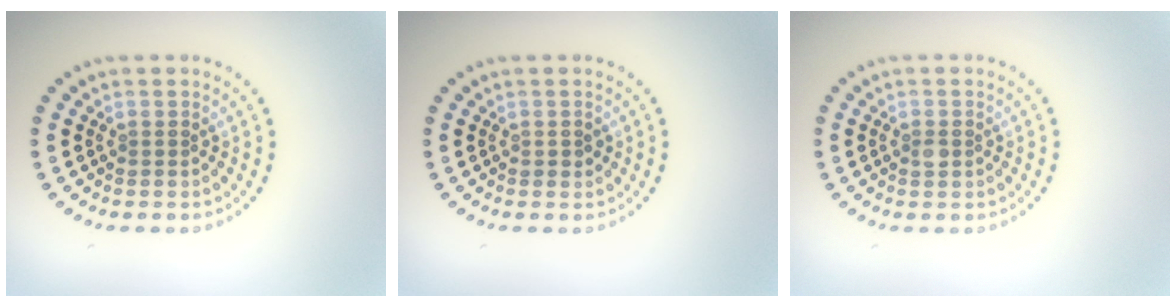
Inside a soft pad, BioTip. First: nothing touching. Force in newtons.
{"total": 0.8, "press": 0.8, "slide": 0.2}
{"total": 1.0, "press": 1.0, "slide": 0.0}